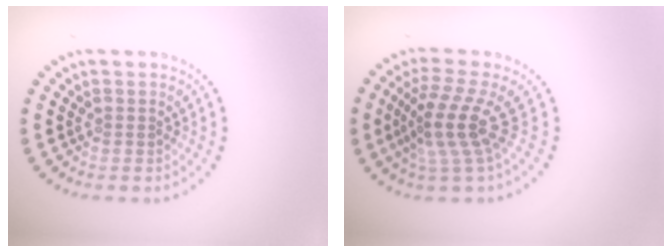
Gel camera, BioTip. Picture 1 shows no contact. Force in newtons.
{"total": 4.0, "press": 2.8, "slide": 2.9}